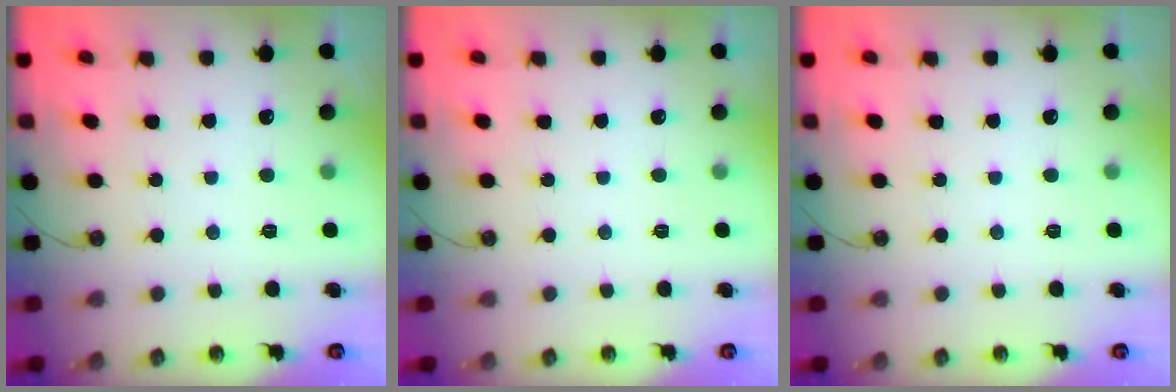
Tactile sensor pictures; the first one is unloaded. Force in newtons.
{"total": 0.0}
{"total": 0.0}